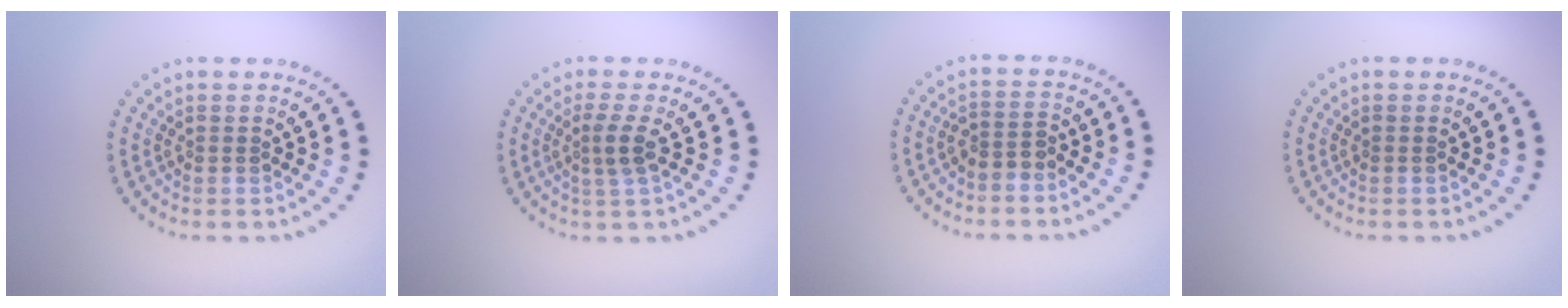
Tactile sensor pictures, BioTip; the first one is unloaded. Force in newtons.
{"total": 2.0, "press": 1.5, "slide": 1.3}
{"total": 1.8, "press": 1.5, "slide": 1.0}
{"total": 0.0}